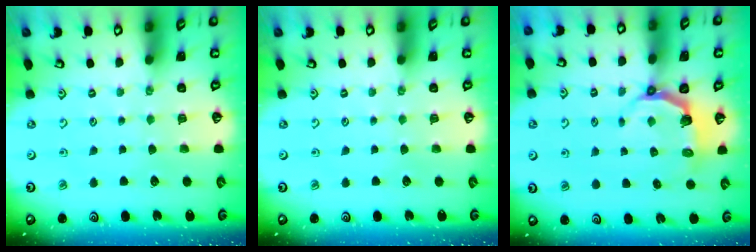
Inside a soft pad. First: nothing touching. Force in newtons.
{"total": 0.0}
{"total": 4.6, "press": 3.0, "slide": 3.4}